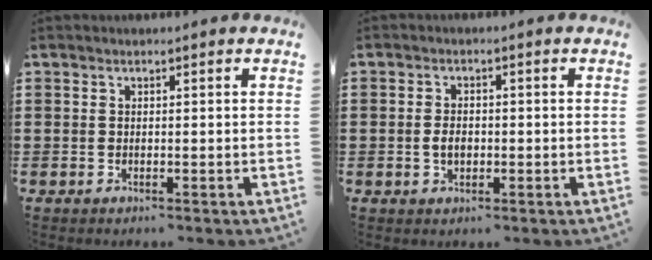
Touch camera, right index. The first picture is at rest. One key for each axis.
{"total": 2.4, "fx": -0.4, "fy": 1.4, "fz": 1.9, "tx": -0.036, "ty": 0.002, "tz": -0.007}